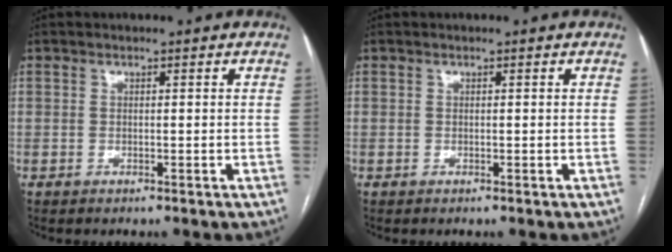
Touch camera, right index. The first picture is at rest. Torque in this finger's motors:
{"motor_torque": [0.00, 0.00, 0.01, 0.00]}